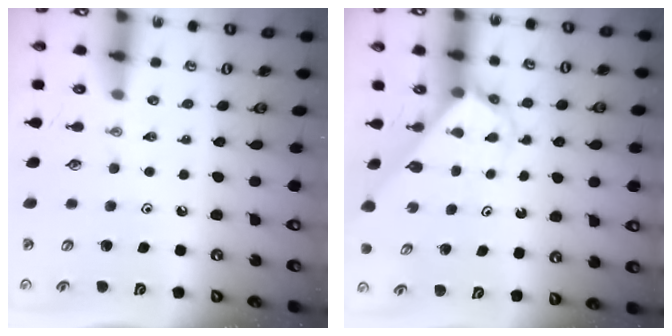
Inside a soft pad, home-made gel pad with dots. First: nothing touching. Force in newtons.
{"total": 3.3, "press": 3.3, "slide": 0.1}